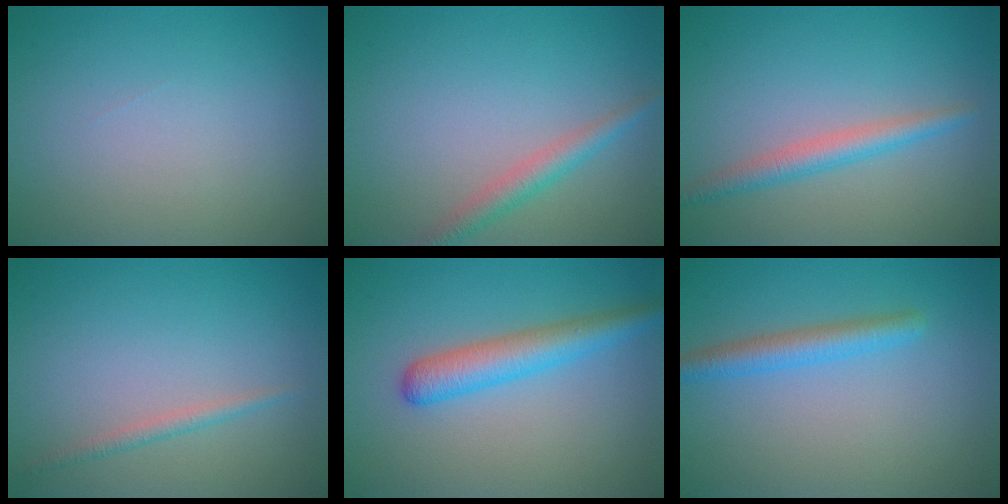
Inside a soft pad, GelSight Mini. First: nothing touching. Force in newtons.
{"total": 2.4, "press": 2.4, "slide": 0.1}
{"total": 2.5, "press": 2.5, "slide": 0.0}
{"total": 1.2, "press": 1.2, "slide": 0.0}
{"total": 3.9, "press": 3.9, "slide": 0.1}
{"total": 2.7, "press": 2.7, "slide": 0.1}